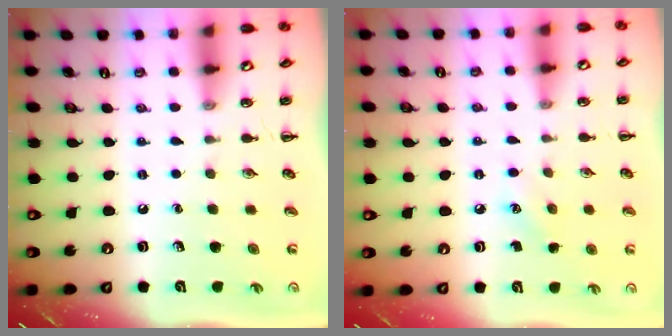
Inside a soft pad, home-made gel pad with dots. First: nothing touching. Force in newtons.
{"total": 6.2, "press": 5.9, "slide": 1.7}